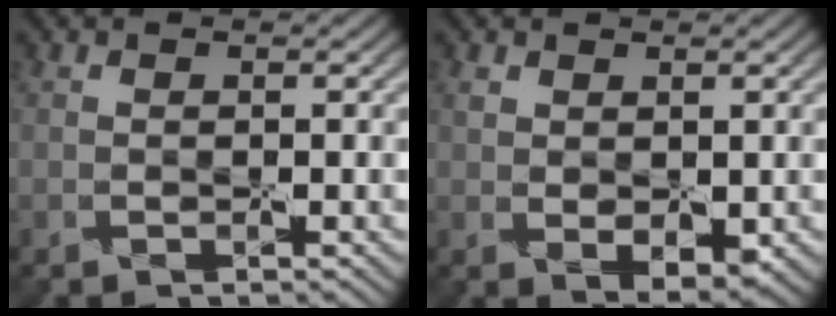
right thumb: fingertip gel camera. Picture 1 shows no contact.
{"total": 3.2, "force": [0.4, 2.0, 2.5], "torque": [-0.047, -0.011, 0.018]}